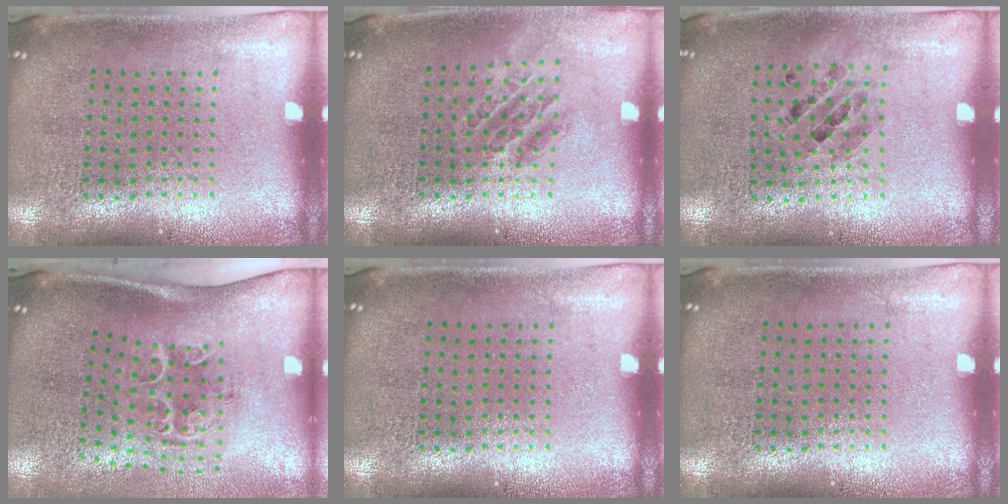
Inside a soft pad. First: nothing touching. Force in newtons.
{"total": 1.3, "press": 1.0, "slide": 0.7}
{"total": 0.9, "press": 0.9, "slide": 0.1}
{"total": 1.6, "press": 1.3, "slide": 1.0}
{"total": 0.0}
{"total": 0.0}